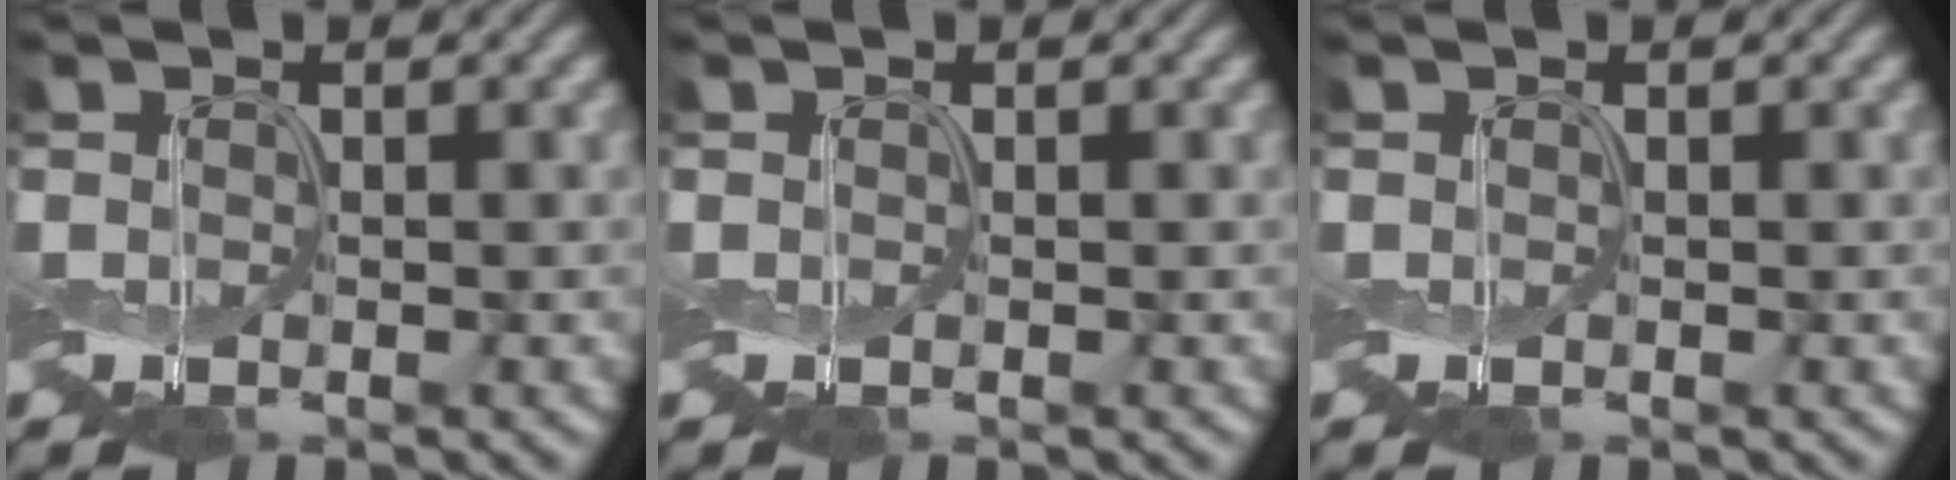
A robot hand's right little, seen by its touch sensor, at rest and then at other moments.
{"total": 0.0}
{"total": 0.0}